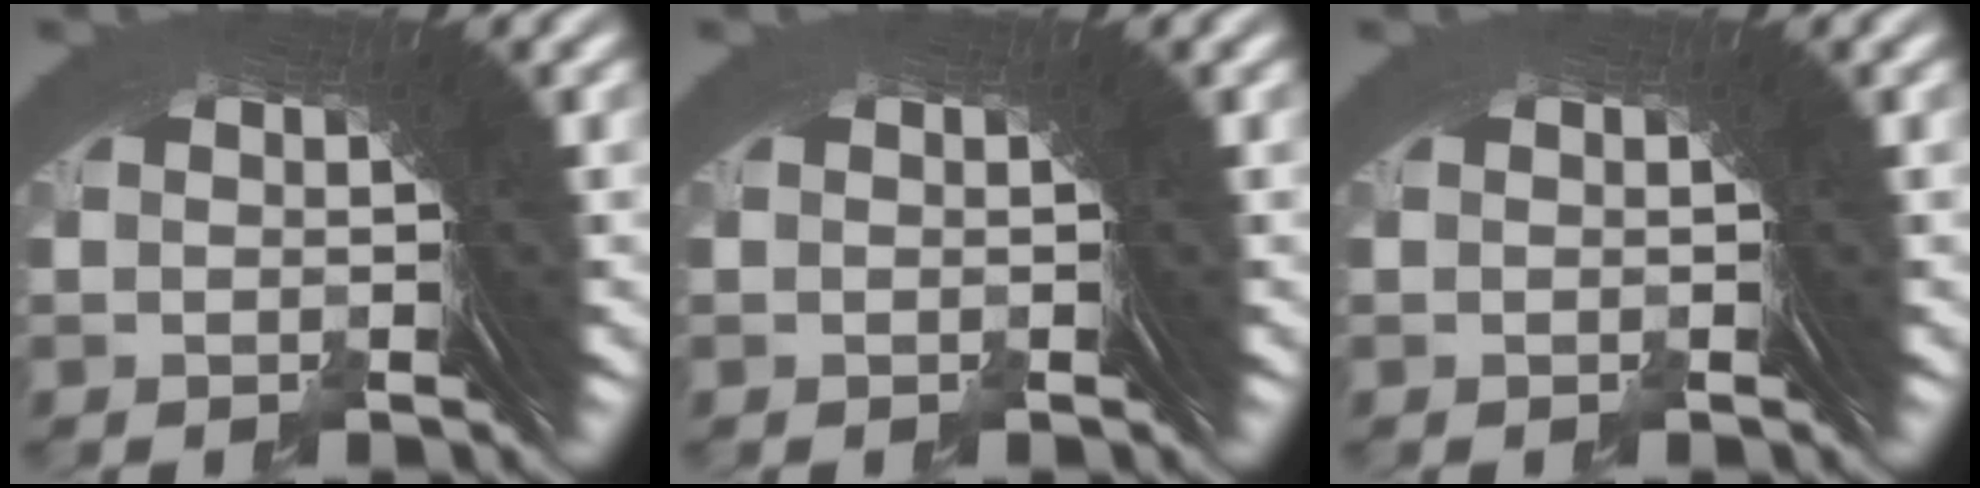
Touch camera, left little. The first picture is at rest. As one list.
[{"total": 0.0}, {"total": 0.0}]